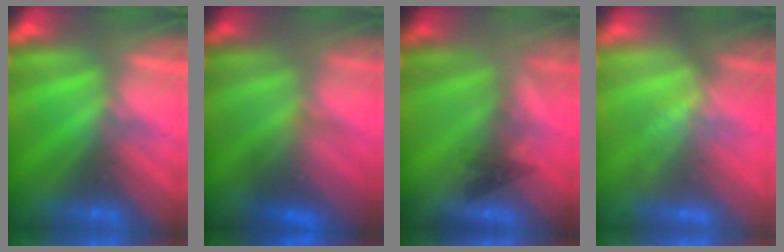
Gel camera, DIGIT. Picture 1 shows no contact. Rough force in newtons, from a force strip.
{"total": 3.6}
{"total": 2.2}
{"total": 1.7}